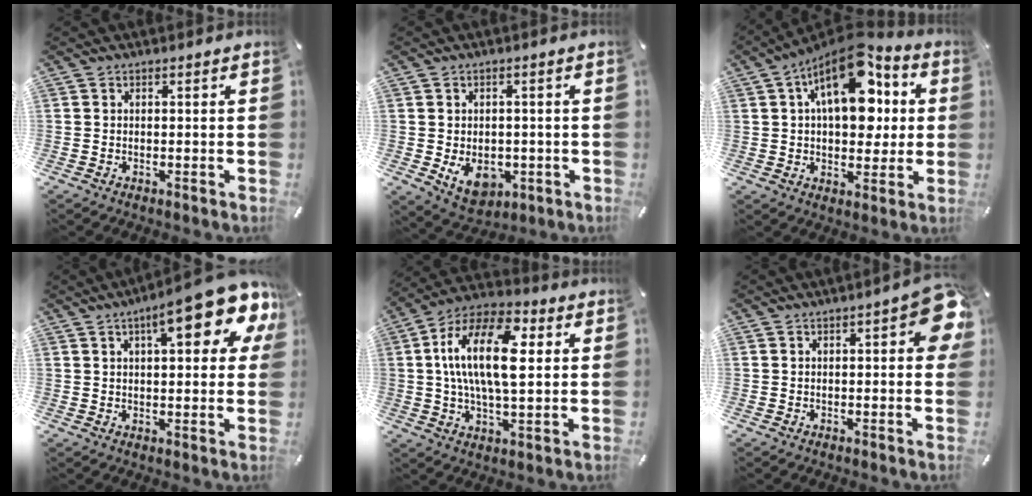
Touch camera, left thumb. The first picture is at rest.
{"total": 7.7, "force": [-2.0, 6.1, 4.4], "torque": [-0.064, 0.001, -0.036]}
{"total": 17.8, "force": [5.7, 10.0, 13.6], "torque": [-0.201, -0.018, 0.095]}
{"total": 15.3, "force": [7.8, 4.9, 12.3], "torque": [-0.170, -0.032, 0.121]}
{"total": 17.3, "force": [3.4, 8.6, 14.6], "torque": [-0.285, 0.002, 0.052]}
{"total": 8.9, "force": [2.2, 3.3, 7.9], "torque": [-0.098, -0.007, 0.035]}